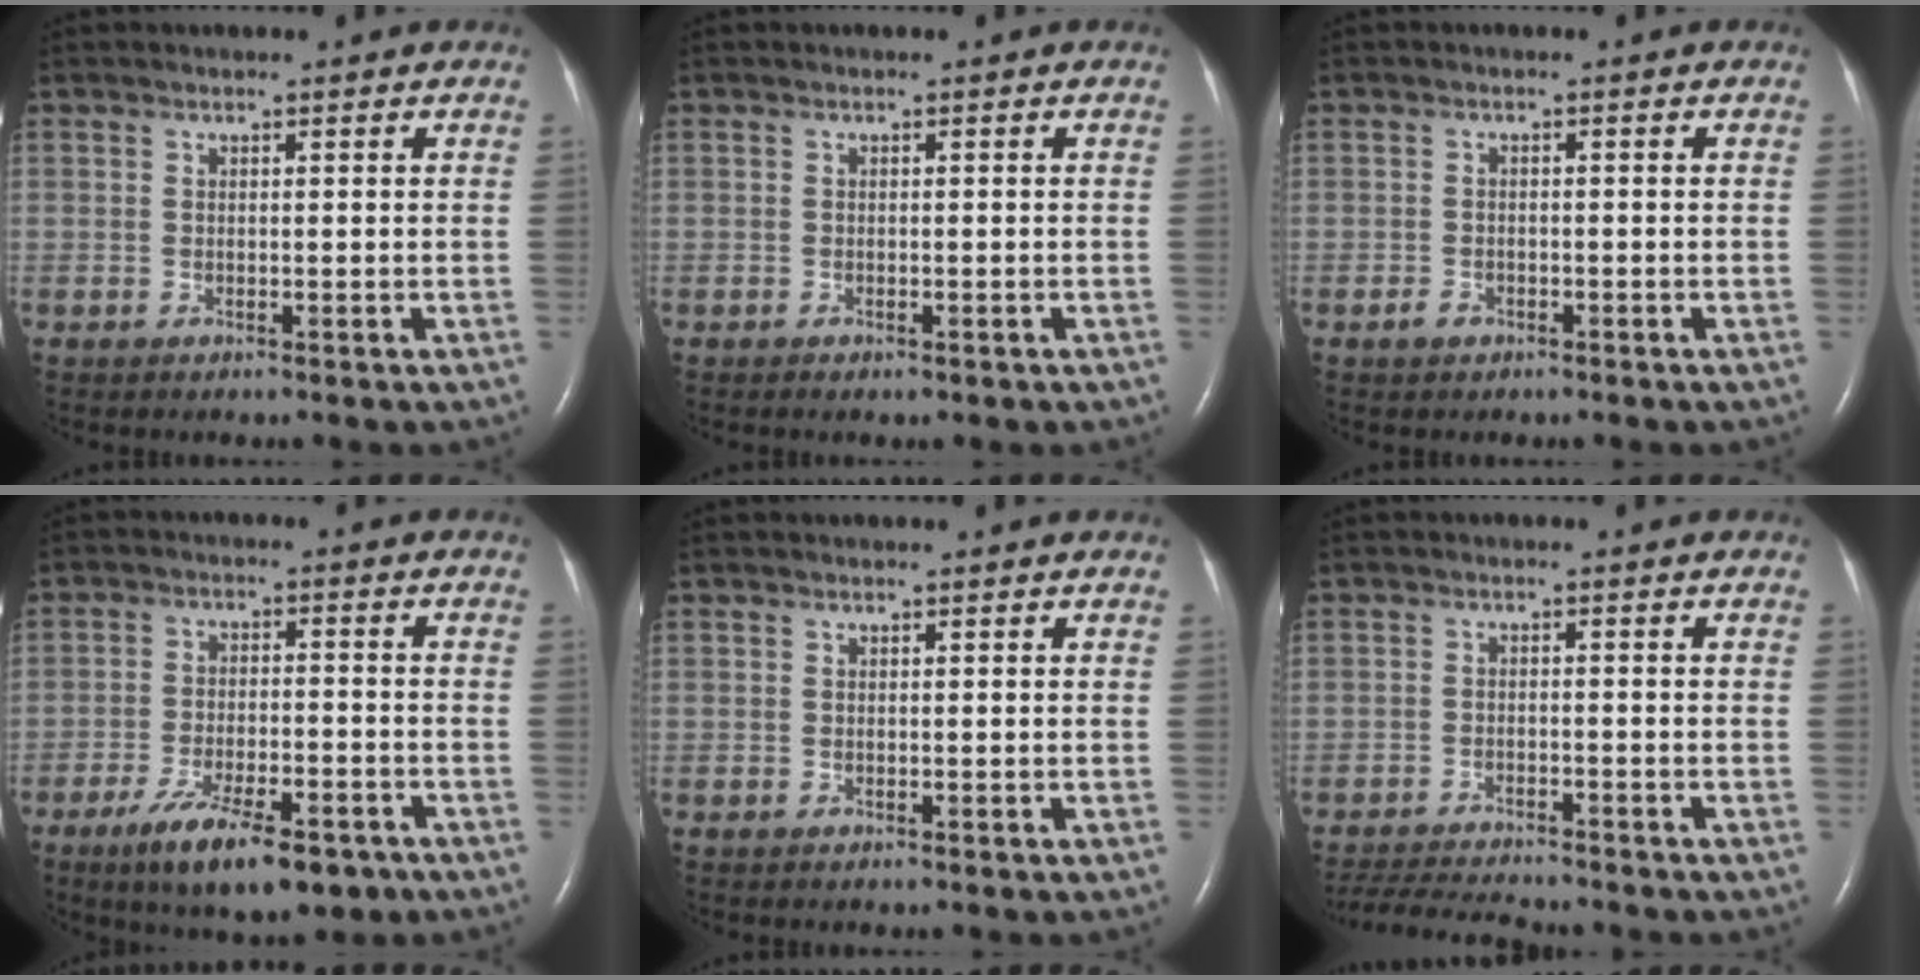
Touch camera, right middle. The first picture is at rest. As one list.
[{"total": 1.1, "force": [-0.7, 0.5, 0.7], "torque": [-0.011, -0.001, -0.003]}, {"total": 1.5, "force": [-1.0, 1.0, 0.5], "torque": [-0.014, 0.002, -0.016]}, {"total": 11.7, "force": [-7.7, 3.8, 8.0], "torque": [-0.132, -0.012, -0.120]}, {"total": 0.0}, {"total": 8.5, "force": [-8.0, 0.3, 2.6], "torque": [-0.047, -0.011, -0.132]}]